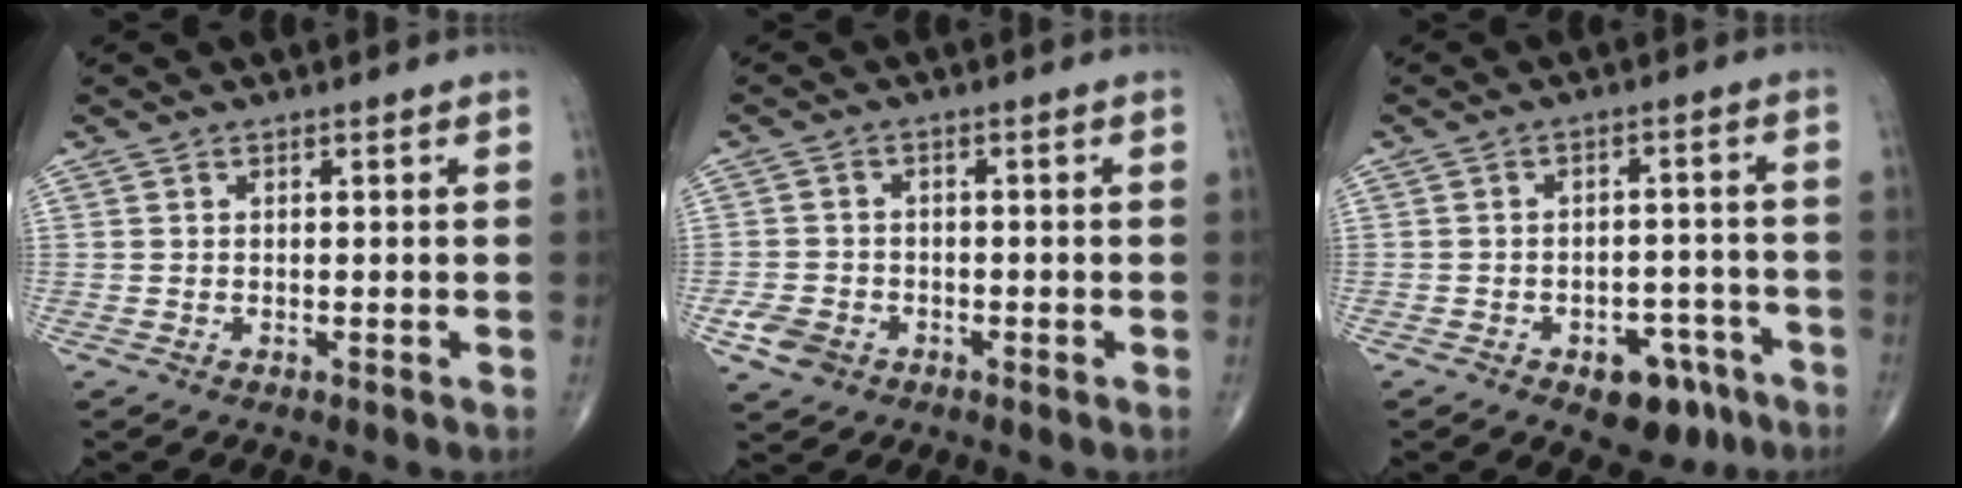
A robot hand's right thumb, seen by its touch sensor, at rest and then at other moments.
{"total": 4.7, "force": [-2.2, 3.7, 1.9], "torque": [-0.031, 0.009, -0.036]}
{"total": 8.5, "force": [-4.9, 5.0, 4.8], "torque": [-0.034, 0.039, -0.061]}